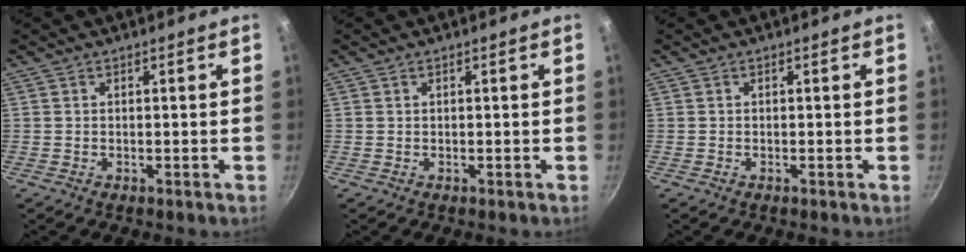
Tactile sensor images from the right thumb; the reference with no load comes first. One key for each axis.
{"total": 0.0}
{"total": 0.0}